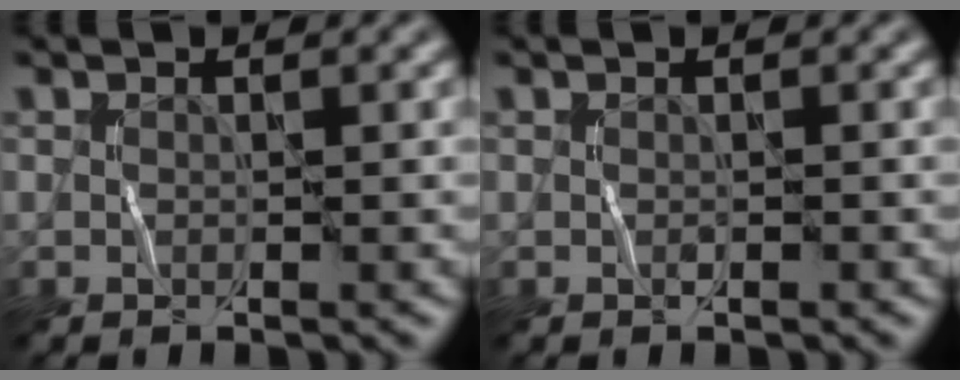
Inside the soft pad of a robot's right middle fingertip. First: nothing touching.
{"total": 0.0}